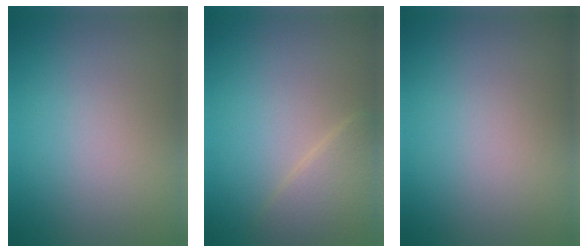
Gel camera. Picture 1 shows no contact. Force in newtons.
{"total": 2.8, "press": 2.8, "slide": 0.3}
{"total": 0.0}